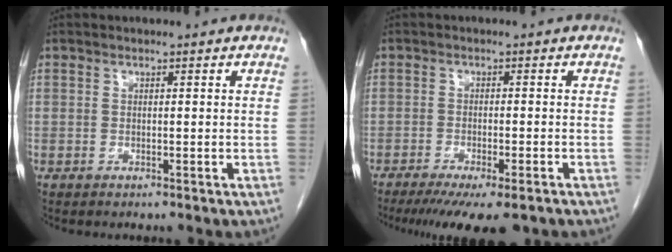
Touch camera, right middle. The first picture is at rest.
{"total": 10.4, "force": [-7.9, 2.0, 6.5], "torque": [-0.093, -0.018, -0.116]}